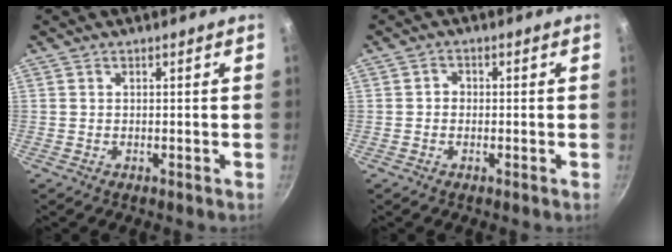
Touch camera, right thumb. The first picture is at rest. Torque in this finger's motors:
{"motor_torque": [-0.03, 0.15, 0.24, -0.01, 0.01]}